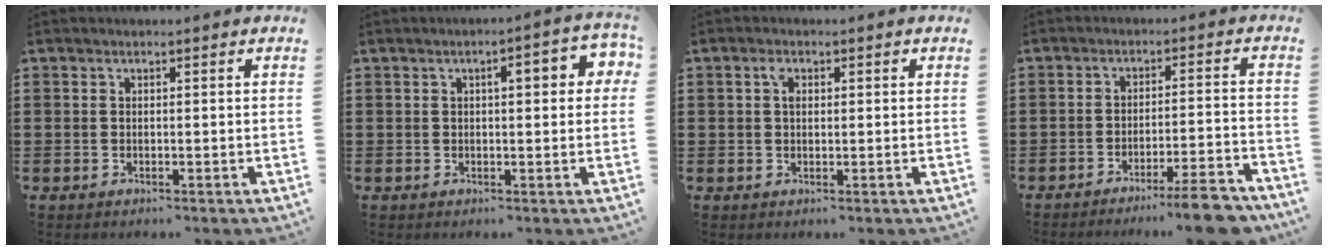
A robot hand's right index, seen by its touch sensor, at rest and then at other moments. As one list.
[{"total": 4.3, "force": [0.9, 1.2, 4.0], "torque": [-0.053, 0.000, 0.006]}, {"total": 2.0, "force": [0.6, 1.1, 1.5], "torque": [-0.026, 0.006, 0.007]}, {"total": 7.0, "force": [-5.9, -0.1, 3.8], "torque": [-0.055, -0.002, -0.107]}]